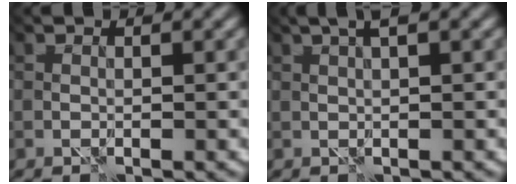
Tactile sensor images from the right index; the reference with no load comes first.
{"total": 2.1, "force": [1.1, 0.2, 1.8], "torque": [0.000, 0.019, 0.010]}